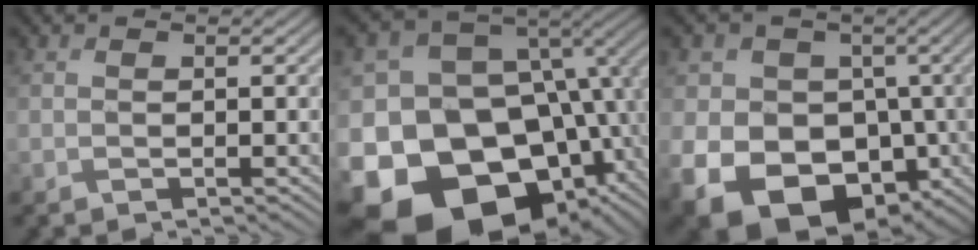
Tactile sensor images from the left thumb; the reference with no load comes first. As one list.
[{"total": 21.7, "force": [-9.1, 14.8, 13.0], "torque": [-0.291, -0.033, -0.150]}, {"total": 17.3, "force": [-5.3, 14.2, 8.5], "torque": [-0.187, -0.034, -0.096]}]